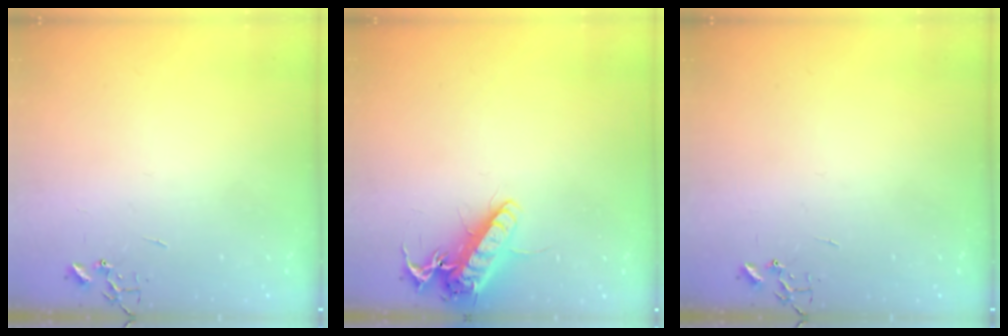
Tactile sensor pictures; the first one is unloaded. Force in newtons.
{"total": 13.8, "press": 13.7, "slide": 1.9}
{"total": 0.0}